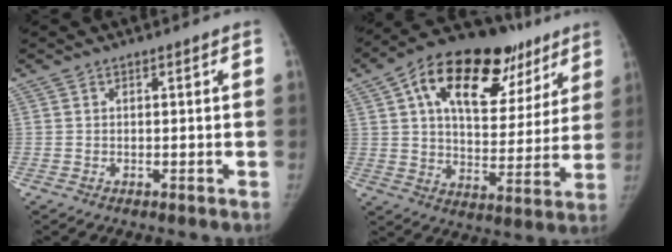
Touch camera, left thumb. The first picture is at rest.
{"total": 27.4, "force": [13.9, 14.7, 18.4], "torque": [-0.244, 0.014, 0.216]}